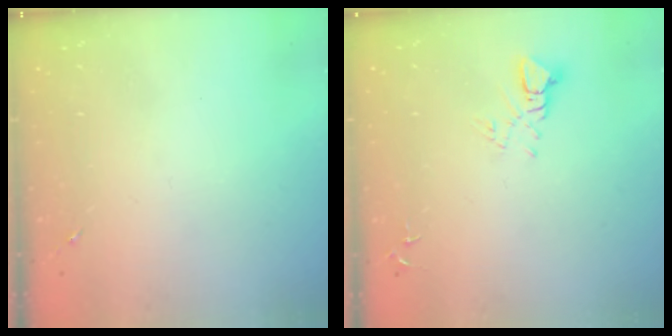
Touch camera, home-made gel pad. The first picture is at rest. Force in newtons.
{"total": 5.0, "press": 5.0, "slide": 0.2}